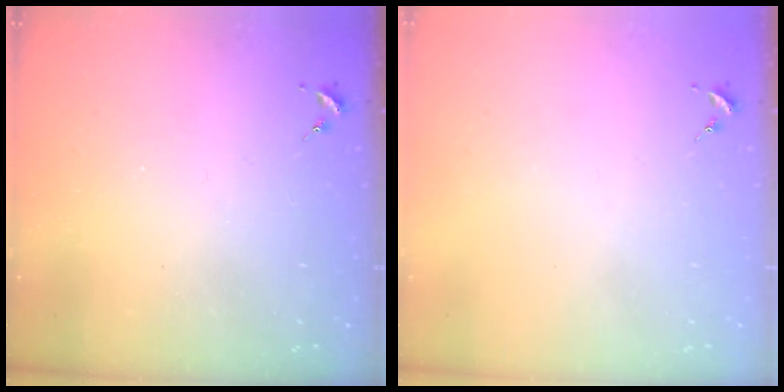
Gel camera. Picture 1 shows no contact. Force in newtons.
{"total": 0.0}